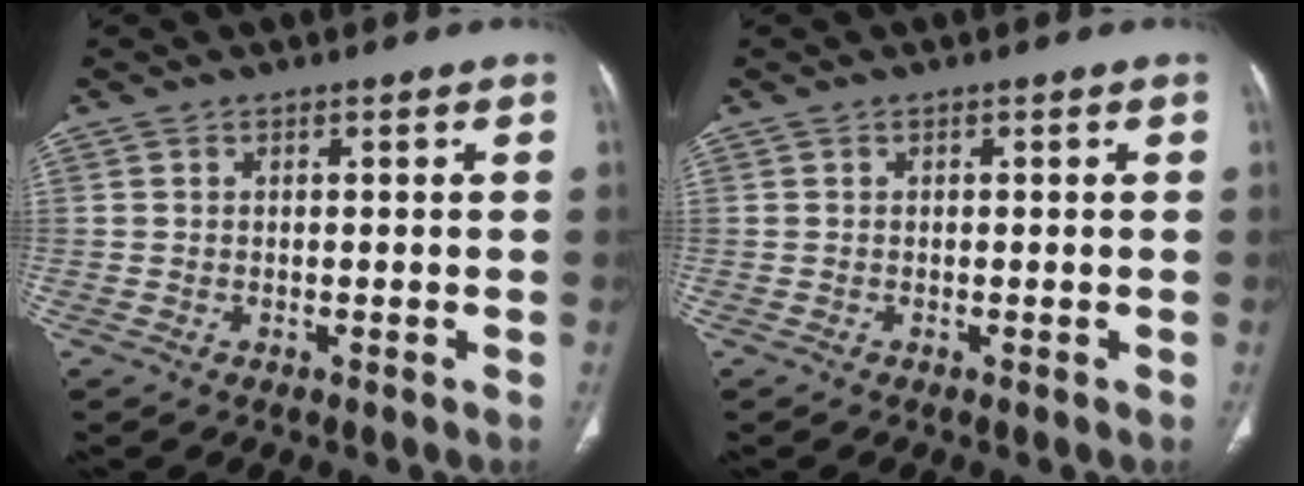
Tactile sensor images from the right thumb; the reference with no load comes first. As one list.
[{"total": 0.0}]